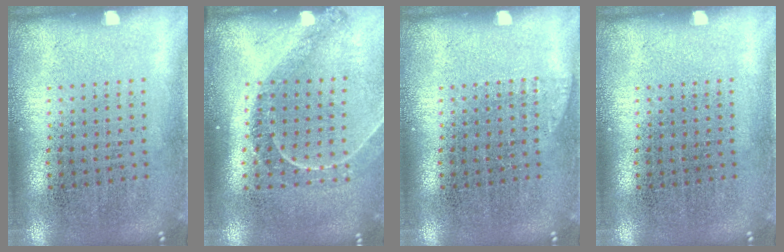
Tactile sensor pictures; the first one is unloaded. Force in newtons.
{"total": 1.3, "press": 1.2, "slide": 0.2}
{"total": 0.7, "press": 0.7, "slide": 0.2}
{"total": 0.0}